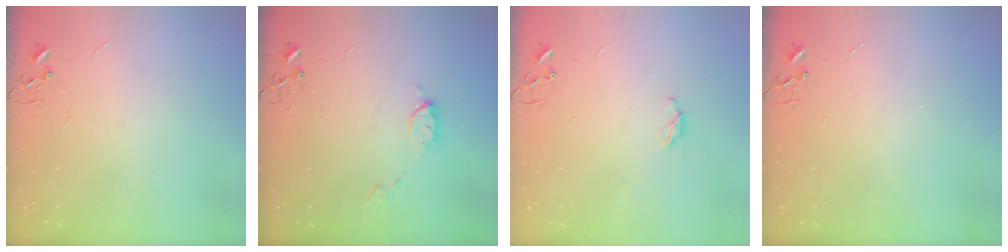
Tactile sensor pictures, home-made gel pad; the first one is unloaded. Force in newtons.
{"total": 6.4, "press": 6.4, "slide": 0.3}
{"total": 4.2, "press": 4.2, "slide": 0.4}
{"total": 0.0}